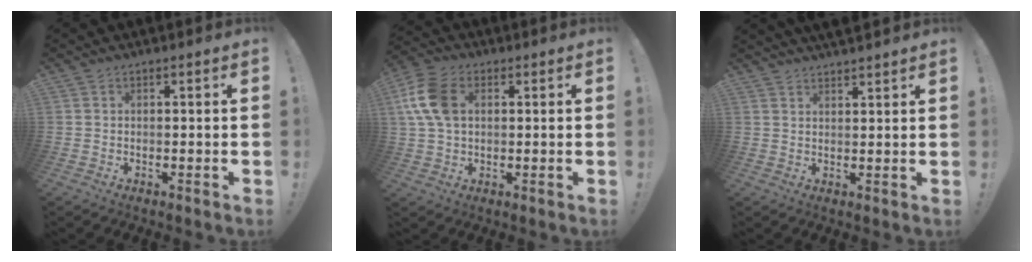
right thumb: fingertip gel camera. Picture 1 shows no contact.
{"total": 12.3, "force": [2.9, 8.4, 8.5], "torque": [-0.178, 0.006, 0.055]}
{"total": 3.0, "force": [2.9, 0.3, 0.7], "torque": [-0.012, -0.017, 0.054]}